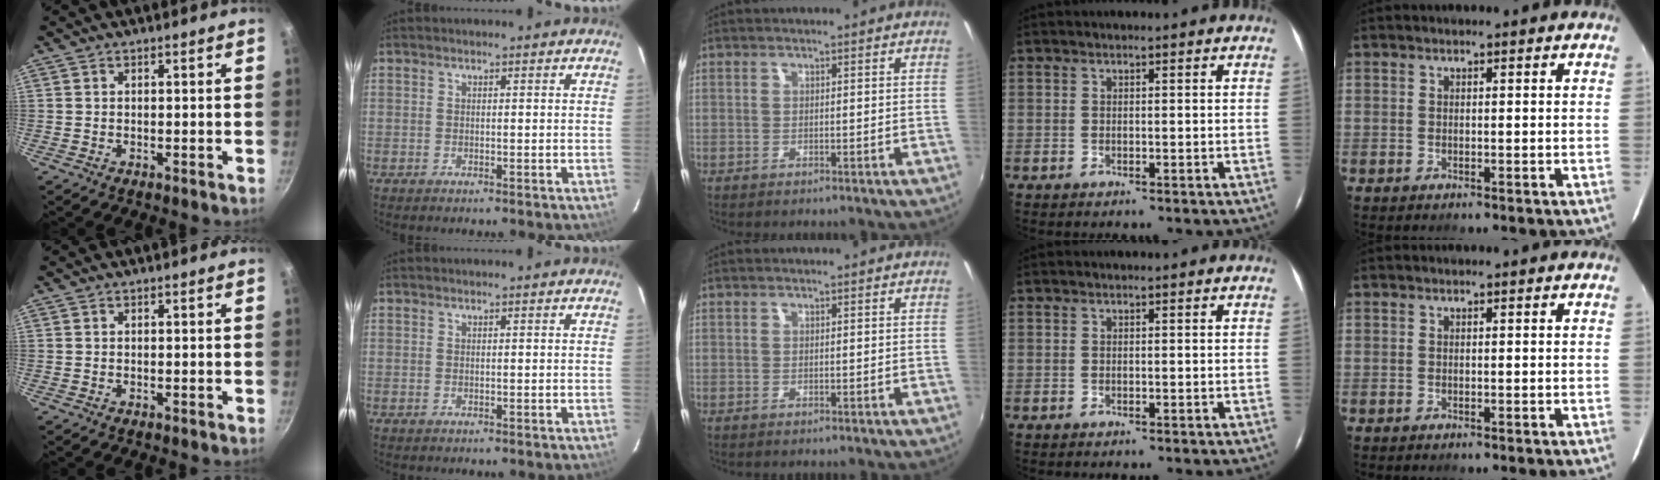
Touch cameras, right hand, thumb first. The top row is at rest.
{}